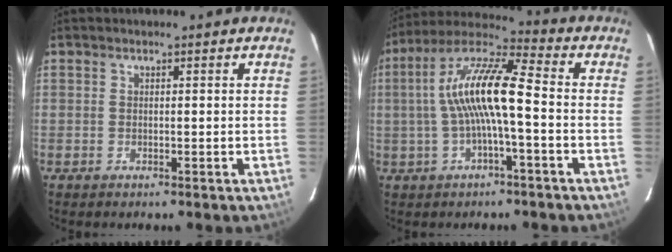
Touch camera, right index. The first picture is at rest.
{"total": 12.7, "force": [-0.9, 2.3, 12.5], "torque": [-0.242, 0.022, -0.021]}